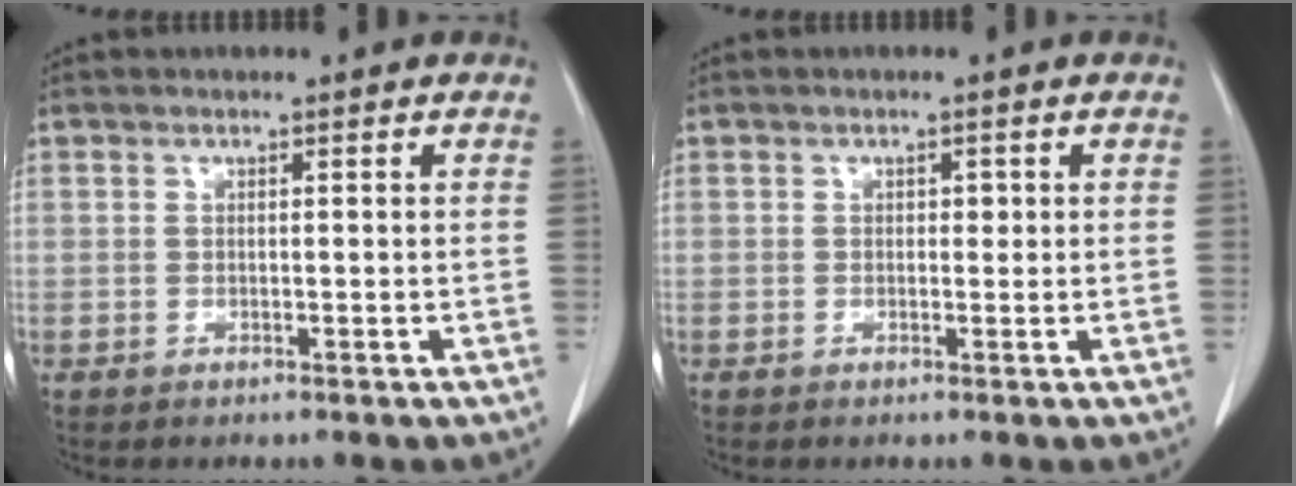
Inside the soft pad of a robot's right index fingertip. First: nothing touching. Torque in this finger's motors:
{"motor_torque": [0.11, -0.08, 0.00, 0.00]}